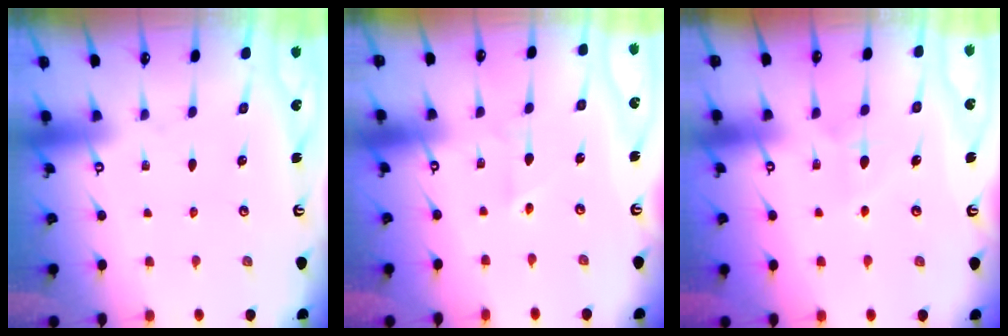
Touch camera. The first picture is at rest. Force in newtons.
{"total": 1.5, "press": 1.4, "slide": 0.5}
{"total": 5.5, "press": 5.5, "slide": 0.3}